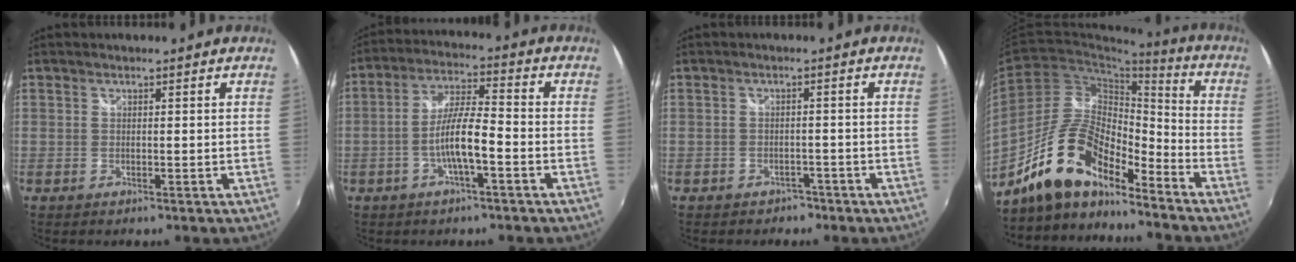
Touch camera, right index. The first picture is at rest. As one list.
[{"total": 6.6, "force": [-2.6, 0.9, 6.0], "torque": [-0.117, 0.005, -0.046]}, {"total": 3.7, "force": [-2.6, 2.4, 0.6], "torque": [-0.017, 0.000, -0.036]}, {"total": 15.5, "force": [-12.1, 5.0, 8.4], "torque": [-0.165, 0.008, -0.231]}]